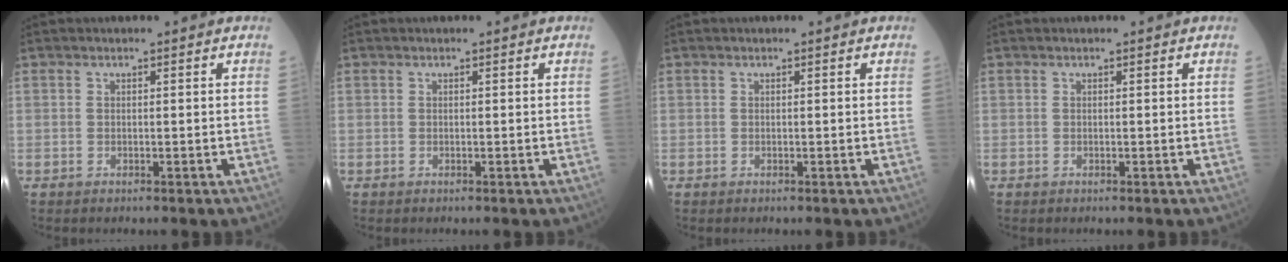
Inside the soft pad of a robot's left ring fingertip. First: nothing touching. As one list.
[{"total": 0.0}, {"total": 0.0}, {"total": 0.0}]